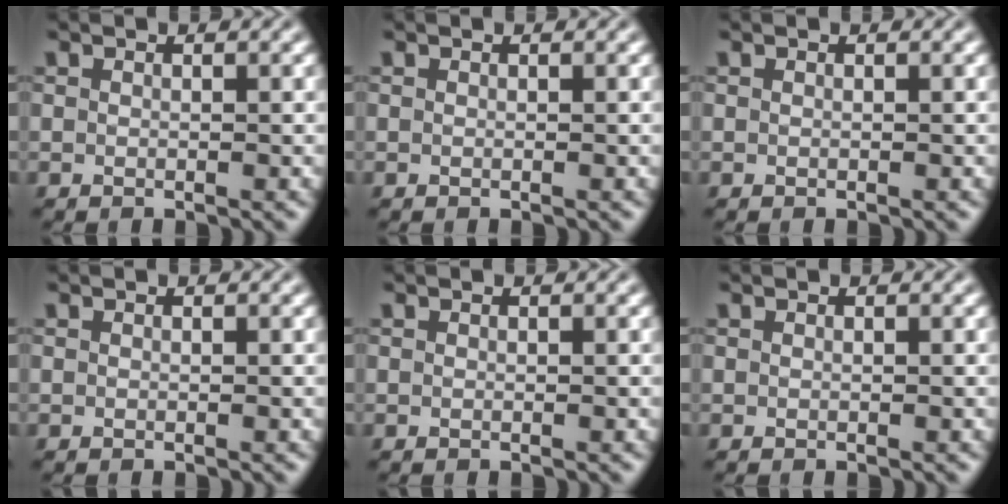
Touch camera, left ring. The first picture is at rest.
{"total": 0.0}
{"total": 0.0}
{"total": 0.0}
{"total": 0.0}
{"total": 0.0}